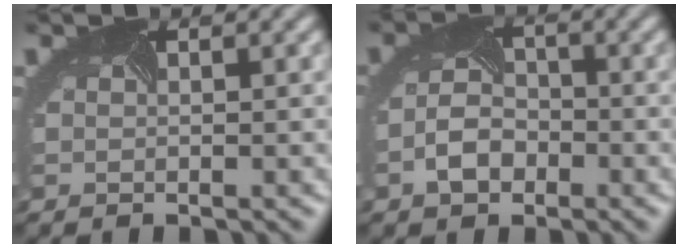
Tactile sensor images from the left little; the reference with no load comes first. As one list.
[{"total": 3.1, "force": [-1.6, 2.1, 1.7], "torque": [-0.037, -0.002, -0.033]}]